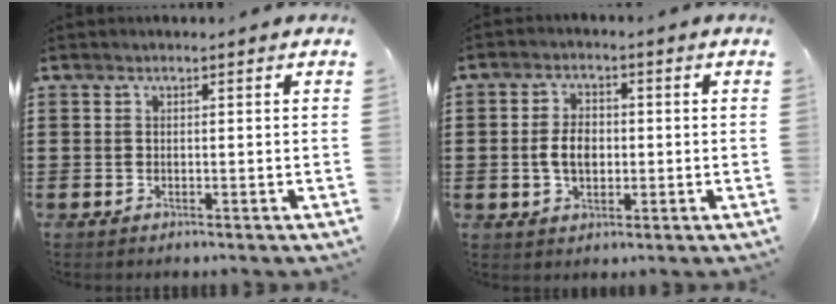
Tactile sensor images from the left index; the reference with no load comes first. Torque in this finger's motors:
{"motor_torque": [1.33, 0.80, 0.69, 0.07]}